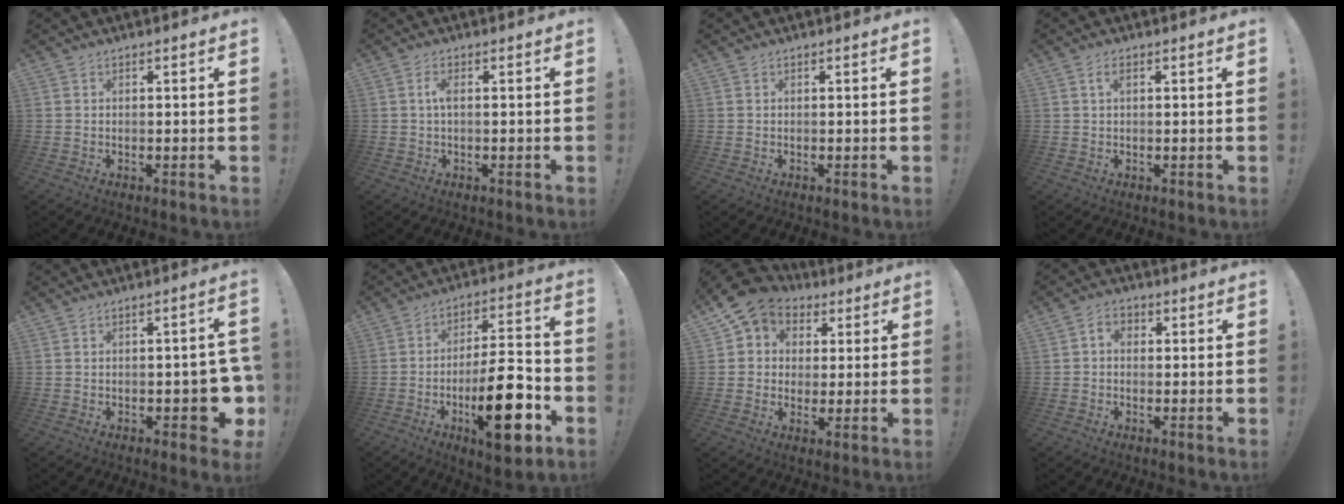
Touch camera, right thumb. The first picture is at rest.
{"total": 2.6, "force": [0.0, 0.7, 2.5], "torque": [-0.056, 0.002, -0.004]}
{"total": 0.0}
{"total": 1.5, "force": [0.5, 0.5, 1.3], "torque": [-0.020, 0.002, 0.006]}
{"total": 7.4, "force": [-2.4, 3.8, 5.9], "torque": [-0.061, 0.008, -0.033]}
{"total": 20.1, "force": [-7.4, 6.5, 17.6], "torque": [-0.268, 0.038, -0.110]}
{"total": 8.5, "force": [3.5, 7.3, 2.8], "torque": [-0.039, -0.022, 0.071]}
{"total": 3.2, "force": [0.0, 2.5, 2.0], "torque": [-0.028, 0.005, -0.001]}